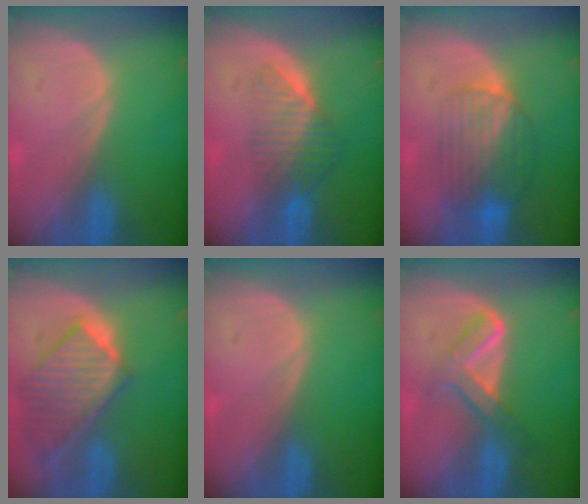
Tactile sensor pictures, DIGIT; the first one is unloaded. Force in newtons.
{"total": 6.6, "press": 5.6, "slide": 3.5}
{"total": 7.5, "press": 7.2, "slide": 2.1}
{"total": 9.7, "press": 8.5, "slide": 4.7}
{"total": 0.0}
{"total": 5.3, "press": 5.2, "slide": 1.1}